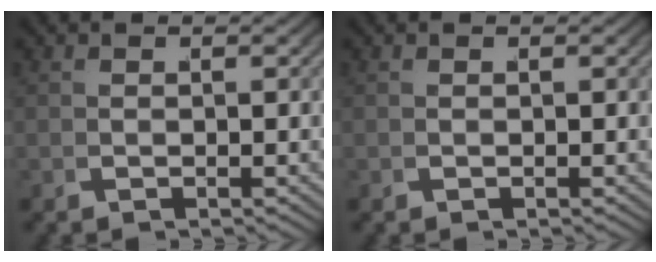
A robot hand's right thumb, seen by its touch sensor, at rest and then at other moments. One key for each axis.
{"total": 0.0}